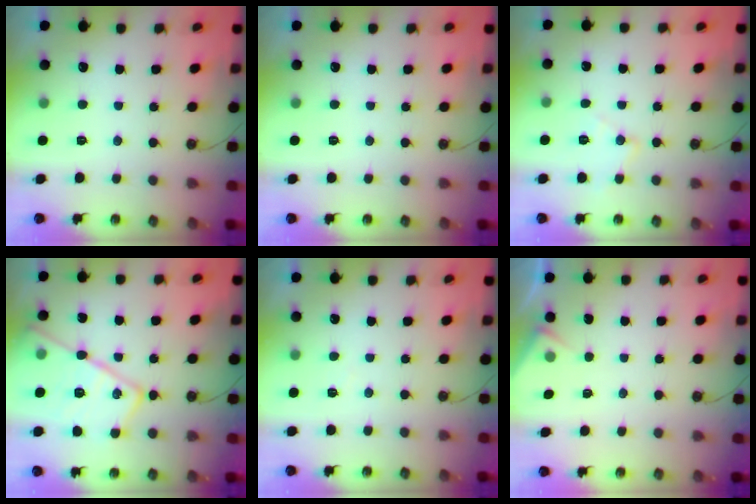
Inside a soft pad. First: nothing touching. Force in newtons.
{"total": 0.0}
{"total": 7.7, "press": 7.7, "slide": 0.6}
{"total": 21.2, "press": 21.1, "slide": 1.9}
{"total": 4.3, "press": 4.2, "slide": 0.6}
{"total": 3.5, "press": 3.5, "slide": 0.6}